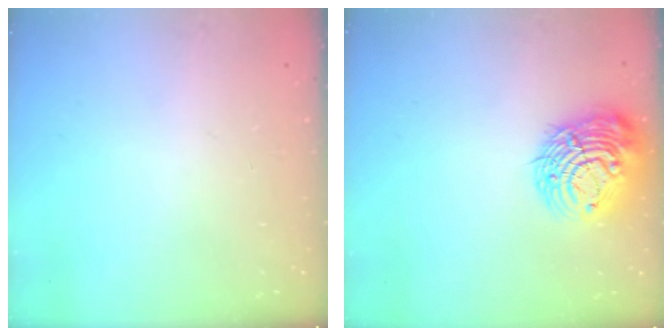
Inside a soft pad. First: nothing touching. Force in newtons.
{"total": 14.8, "press": 14.7, "slide": 1.5}